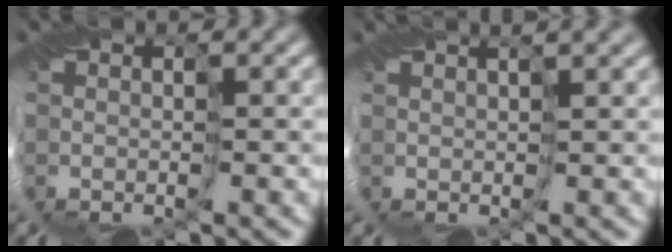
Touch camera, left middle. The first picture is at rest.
{"total": 2.9, "force": [2.1, 0.4, 1.9], "torque": [-0.027, 0.012, 0.020]}